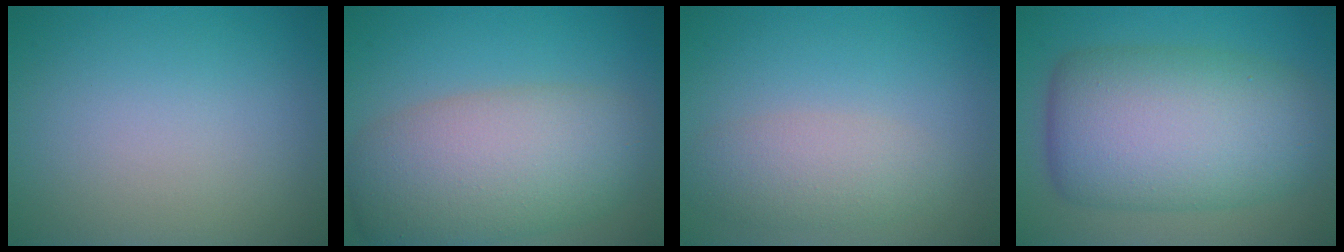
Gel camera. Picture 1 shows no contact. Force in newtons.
{"total": 8.9, "press": 8.9, "slide": 0.2}
{"total": 3.1, "press": 3.1, "slide": 0.0}
{"total": 11.4, "press": 11.4, "slide": 0.1}